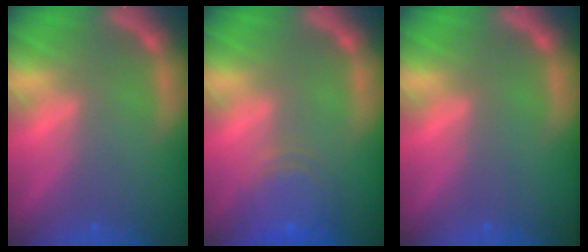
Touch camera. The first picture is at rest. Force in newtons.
{"total": 5.5}
{"total": 0.0}